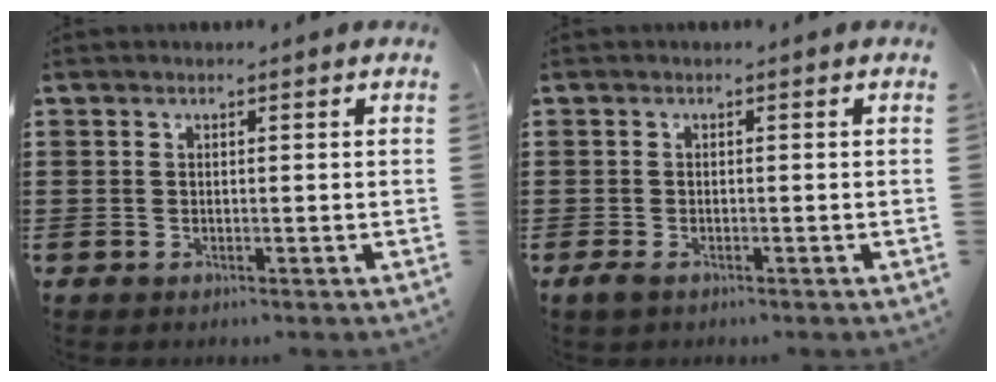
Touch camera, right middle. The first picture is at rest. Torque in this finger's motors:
{"motor_torque": [0.28, -0.04, 0.20, 0.06]}